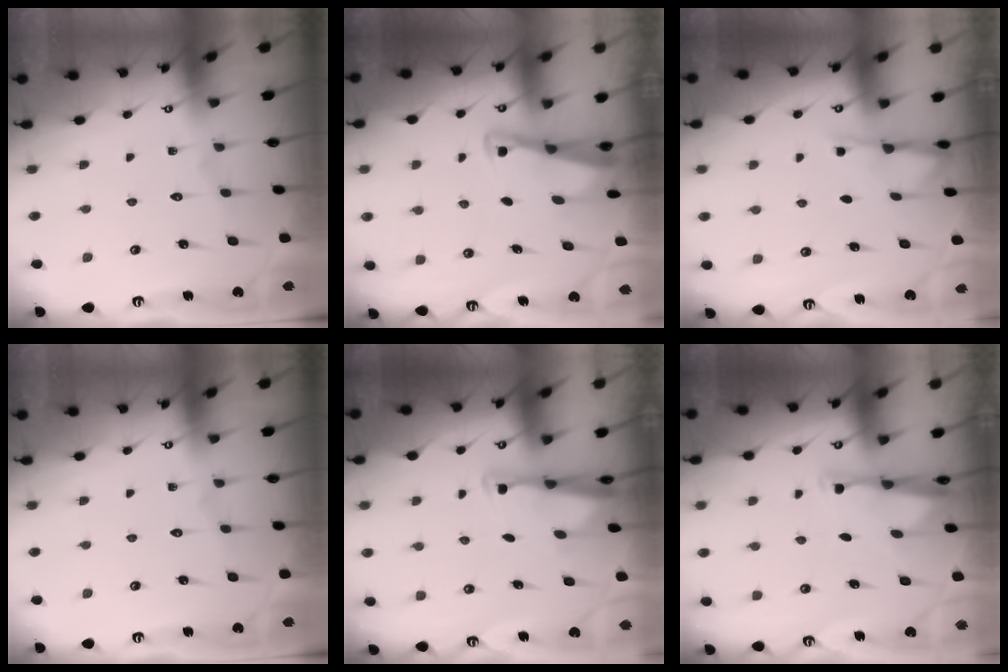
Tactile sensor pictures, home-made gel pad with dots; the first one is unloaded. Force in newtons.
{"total": 3.0, "press": 3.0, "slide": 0.3}
{"total": 1.9, "press": 1.8, "slide": 0.4}
{"total": 0.0}
{"total": 2.7, "press": 2.6, "slide": 0.8}
{"total": 3.0, "press": 2.9, "slide": 0.5}